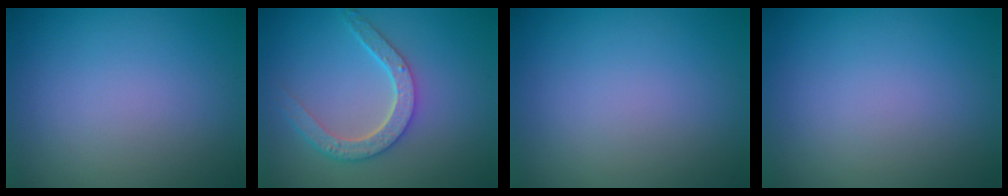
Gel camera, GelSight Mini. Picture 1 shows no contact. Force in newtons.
{"total": 4.4, "press": 3.5, "slide": 2.7}
{"total": 0.0}
{"total": 0.0}